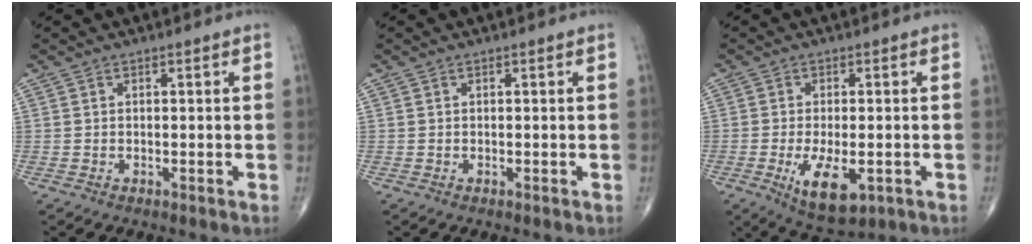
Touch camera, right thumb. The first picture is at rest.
{"total": 0.0}
{"total": 8.9, "force": [-2.8, 4.0, 7.4], "torque": [-0.119, -0.013, -0.036]}